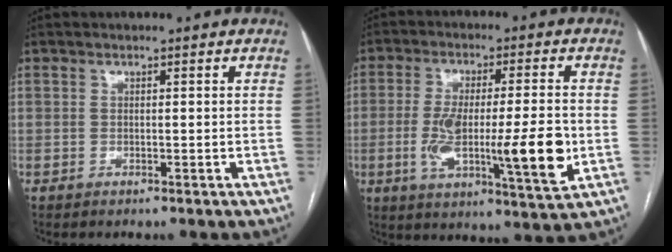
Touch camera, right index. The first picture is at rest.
{"total": 15.5, "force": [-2.6, 2.4, 15.1], "torque": [-0.255, -0.009, -0.038]}